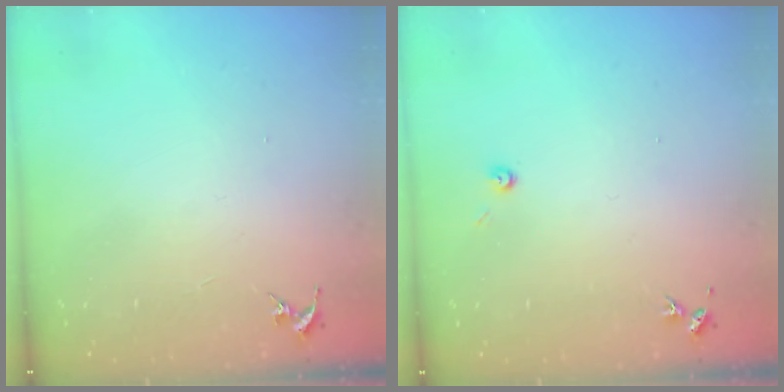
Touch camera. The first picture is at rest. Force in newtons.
{"total": 3.2, "press": 3.2, "slide": 0.3}